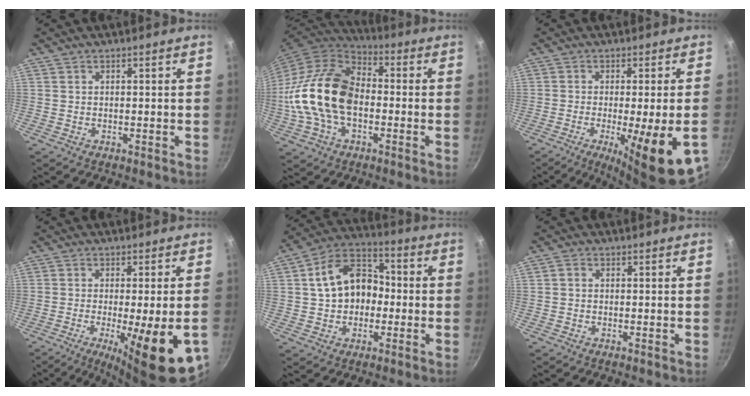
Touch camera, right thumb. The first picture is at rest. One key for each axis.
{"total": 21.1, "fx": -1.9, "fy": 13.9, "fz": 15.8, "tx": -0.286, "ty": 0.034, "tz": -0.045}
{"total": 14.2, "fx": -5.1, "fy": 2.0, "fz": 13.0, "tx": -0.190, "ty": -0.010, "tz": -0.068}
{"total": 16.3, "fx": -5.9, "fy": 3.4, "fz": 14.8, "tx": -0.205, "ty": -0.011, "tz": -0.076}
{"total": 14.1, "fx": 0.1, "fy": 10.7, "fz": 9.1, "tx": -0.116, "ty": 0.040, "tz": -0.012}
{"total": 1.1, "fx": -0.1, "fy": 1.0, "fz": 0.5, "tx": -0.010, "ty": 0.005, "tz": -0.003}